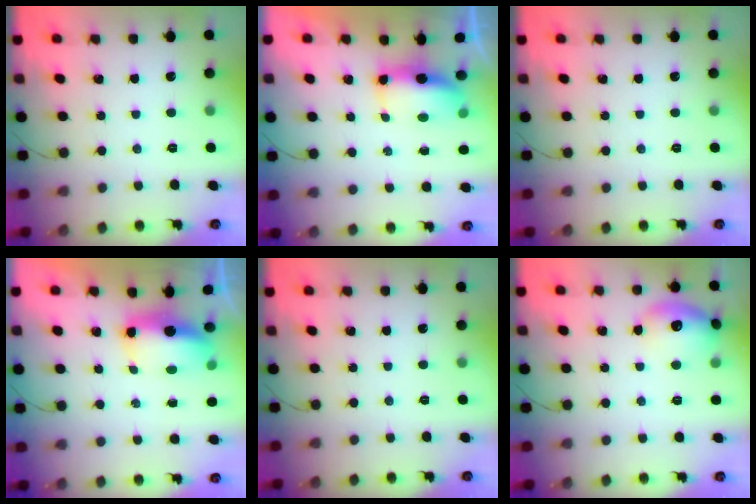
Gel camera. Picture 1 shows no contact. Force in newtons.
{"total": 7.1, "press": 7.0, "slide": 0.8}
{"total": 0.0}
{"total": 9.1, "press": 8.0, "slide": 4.3}
{"total": 0.0}
{"total": 14.1, "press": 14.1, "slide": 1.1}